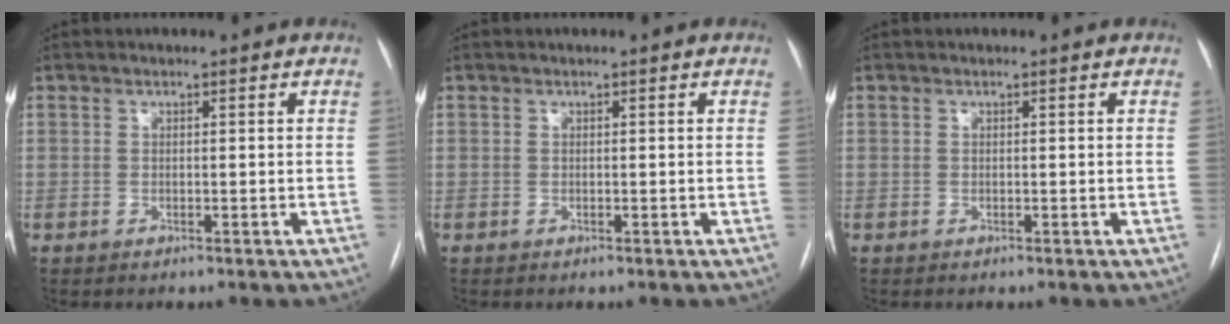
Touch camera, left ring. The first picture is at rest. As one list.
[{"total": 0.0}, {"total": 0.0}]